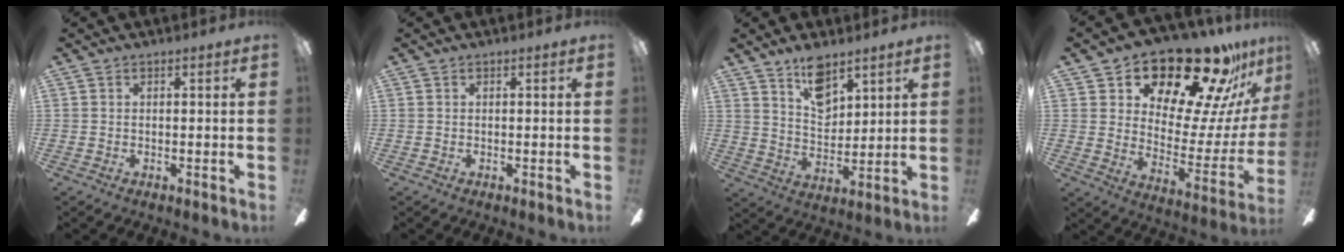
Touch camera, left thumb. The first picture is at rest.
{"total": 0.0}
{"total": 10.2, "force": [7.3, 5.1, 4.9], "torque": [-0.068, -0.037, 0.130]}
{"total": 23.4, "force": [18.8, 8.6, 10.8], "torque": [-0.153, -0.144, 0.314]}